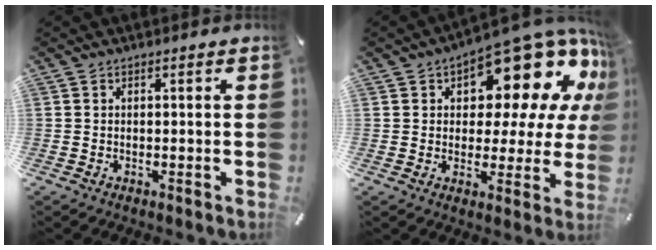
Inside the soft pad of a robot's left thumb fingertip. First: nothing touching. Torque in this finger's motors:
{"motor_torque": [2.12, 2.36, 2.00, -0.76, 0.08]}